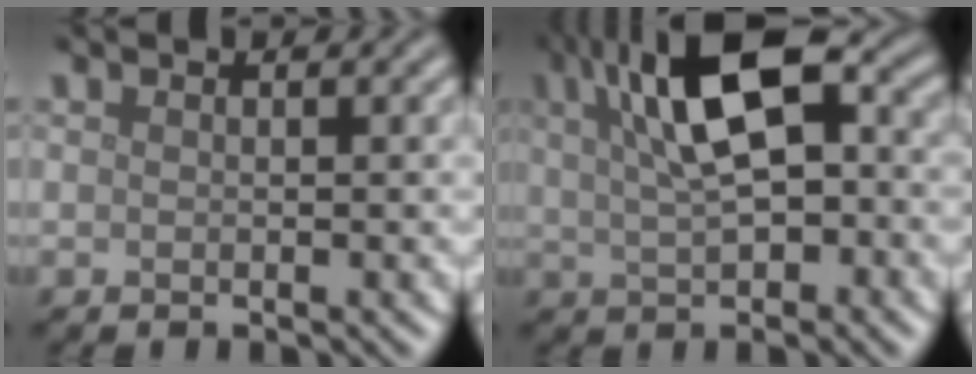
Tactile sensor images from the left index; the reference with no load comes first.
{"total": 10.2, "force": [2.8, 4.4, 8.8], "torque": [-0.145, 0.020, 0.034]}